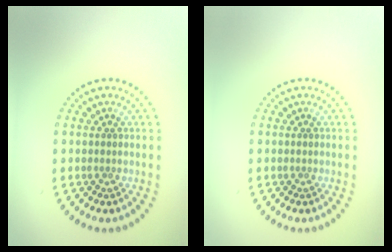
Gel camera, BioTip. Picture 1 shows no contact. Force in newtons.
{"total": 0.0}